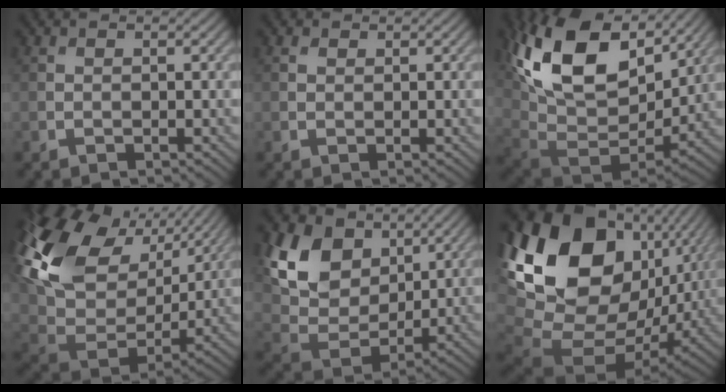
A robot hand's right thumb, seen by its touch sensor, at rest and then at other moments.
{"total": 0.9, "force": [0.5, 0.7, 0.4], "torque": [-0.009, 0.000, 0.010]}
{"total": 19.8, "force": [8.8, 11.8, 13.3], "torque": [-0.273, 0.031, 0.160]}
{"total": 18.1, "force": [8.2, 11.2, 11.7], "torque": [-0.301, 0.025, 0.160]}
{"total": 12.2, "force": [5.4, 8.3, 7.0], "torque": [-0.172, 0.006, 0.097]}
{"total": 21.8, "force": [5.6, 15.0, 14.8], "torque": [-0.326, 0.001, 0.133]}